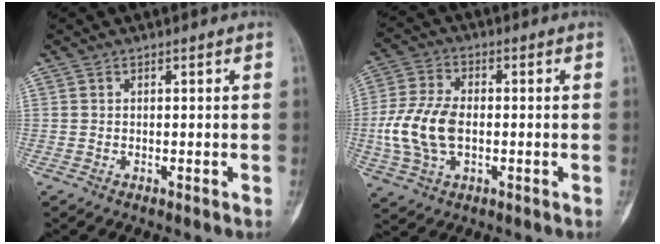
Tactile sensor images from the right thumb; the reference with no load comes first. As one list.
[{"total": 11.7, "force": [-1.2, 7.0, 9.2], "torque": [-0.197, 0.010, -0.024]}]